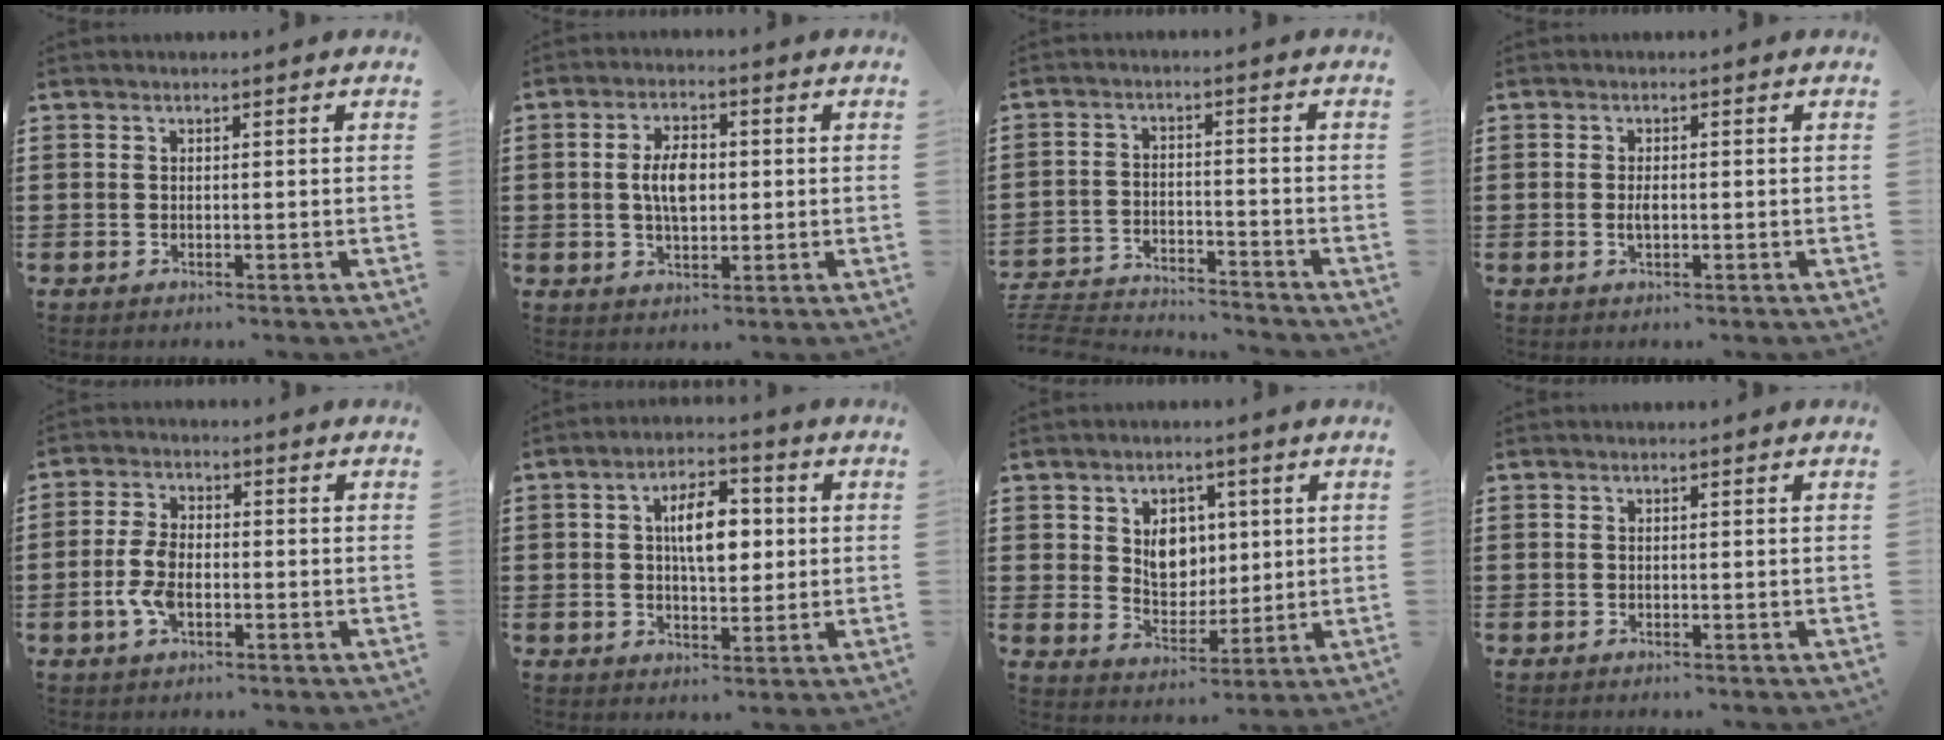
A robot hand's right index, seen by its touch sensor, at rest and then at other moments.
{"total": 5.5, "force": [0.2, 2.8, 4.7], "torque": [-0.093, 0.005, -0.003]}
{"total": 4.1, "force": [-4.1, 0.3, 0.4], "torque": [-0.027, -0.005, -0.091]}
{"total": 1.8, "force": [-0.2, 0.8, 1.6], "torque": [-0.030, 0.002, -0.004]}
{"total": 5.3, "force": [-1.5, 2.9, 4.2], "torque": [-0.109, -0.003, -0.036]}
{"total": 7.6, "force": [1.1, 3.9, 6.4], "torque": [-0.108, 0.007, 0.009]}
{"total": 6.2, "force": [1.8, 4.8, 3.4], "torque": [-0.061, 0.006, 0.027]}
{"total": 0.0}